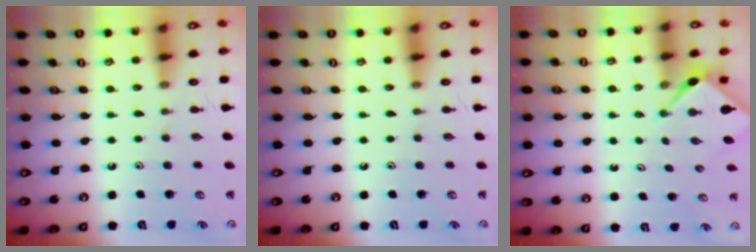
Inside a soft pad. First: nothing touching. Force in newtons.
{"total": 0.0}
{"total": 2.3, "press": 2.3, "slide": 0.1}